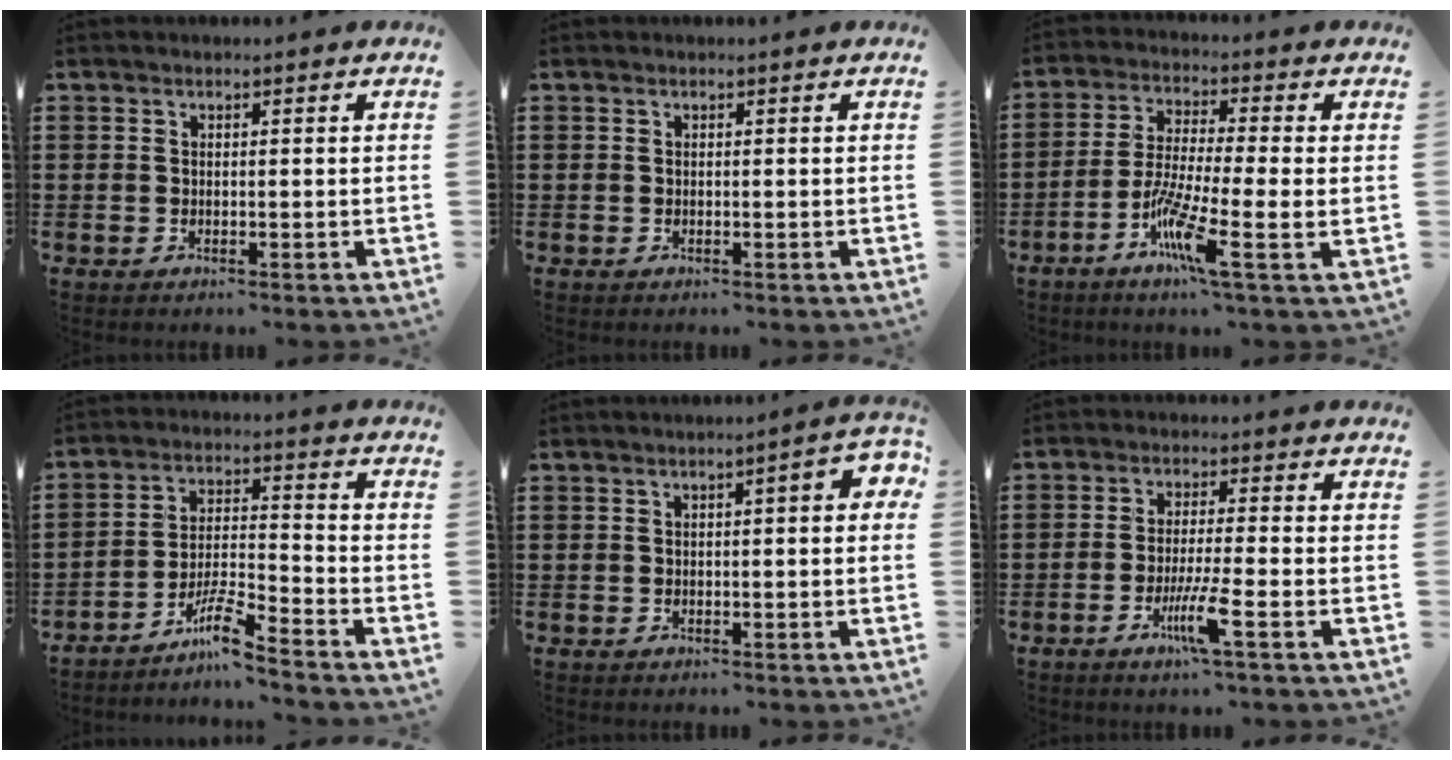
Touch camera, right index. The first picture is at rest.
{"total": 0.0}
{"total": 10.0, "force": [-4.0, 0.7, 9.1], "torque": [-0.187, -0.014, -0.076]}
{"total": 6.9, "force": [-5.8, 0.6, 3.8], "torque": [-0.079, 0.004, -0.112]}
{"total": 2.7, "force": [0.1, 0.4, 2.7], "torque": [-0.038, 0.000, -0.001]}
{"total": 6.2, "force": [-2.9, 0.0, 5.4], "torque": [-0.108, -0.017, -0.054]}